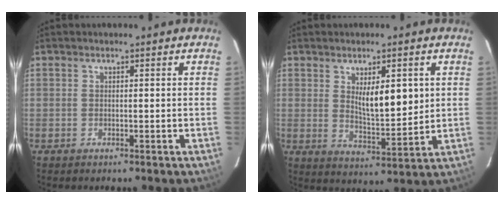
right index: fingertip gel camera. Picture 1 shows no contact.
{"total": 8.0, "force": [2.2, 2.3, 7.3], "torque": [-0.119, -0.012, 0.043]}